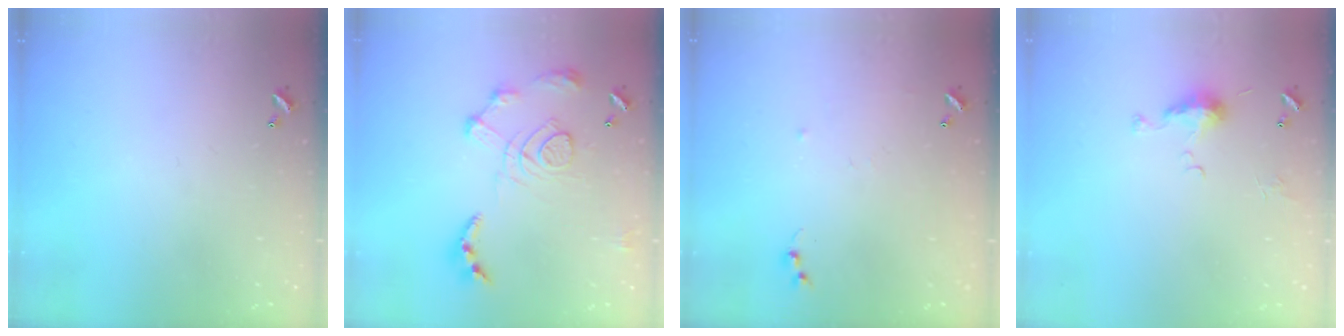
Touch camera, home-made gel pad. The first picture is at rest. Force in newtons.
{"total": 13.9, "press": 13.8, "slide": 1.5}
{"total": 5.8, "press": 5.7, "slide": 0.8}
{"total": 5.0, "press": 5.0, "slide": 0.7}